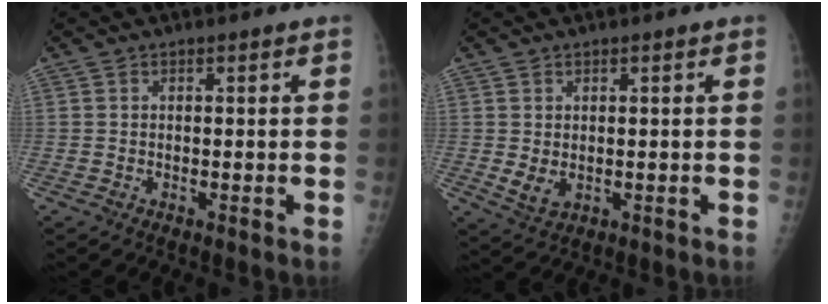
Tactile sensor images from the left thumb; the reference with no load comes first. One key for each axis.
{"total": 3.6, "fx": 0.3, "fy": 2.2, "fz": 2.8, "tx": -0.042, "ty": -0.009, "tz": 0.015}